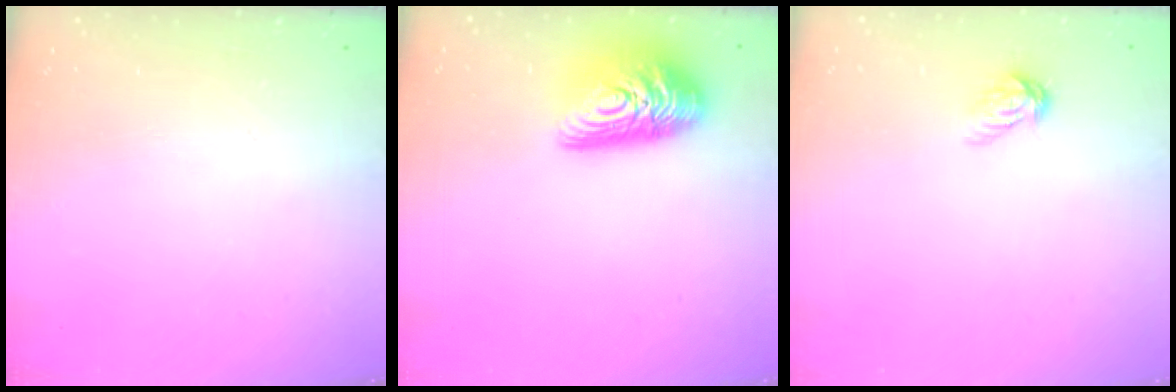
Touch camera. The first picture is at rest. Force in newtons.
{"total": 12.8, "press": 12.8, "slide": 0.9}
{"total": 6.6, "press": 6.6, "slide": 0.4}